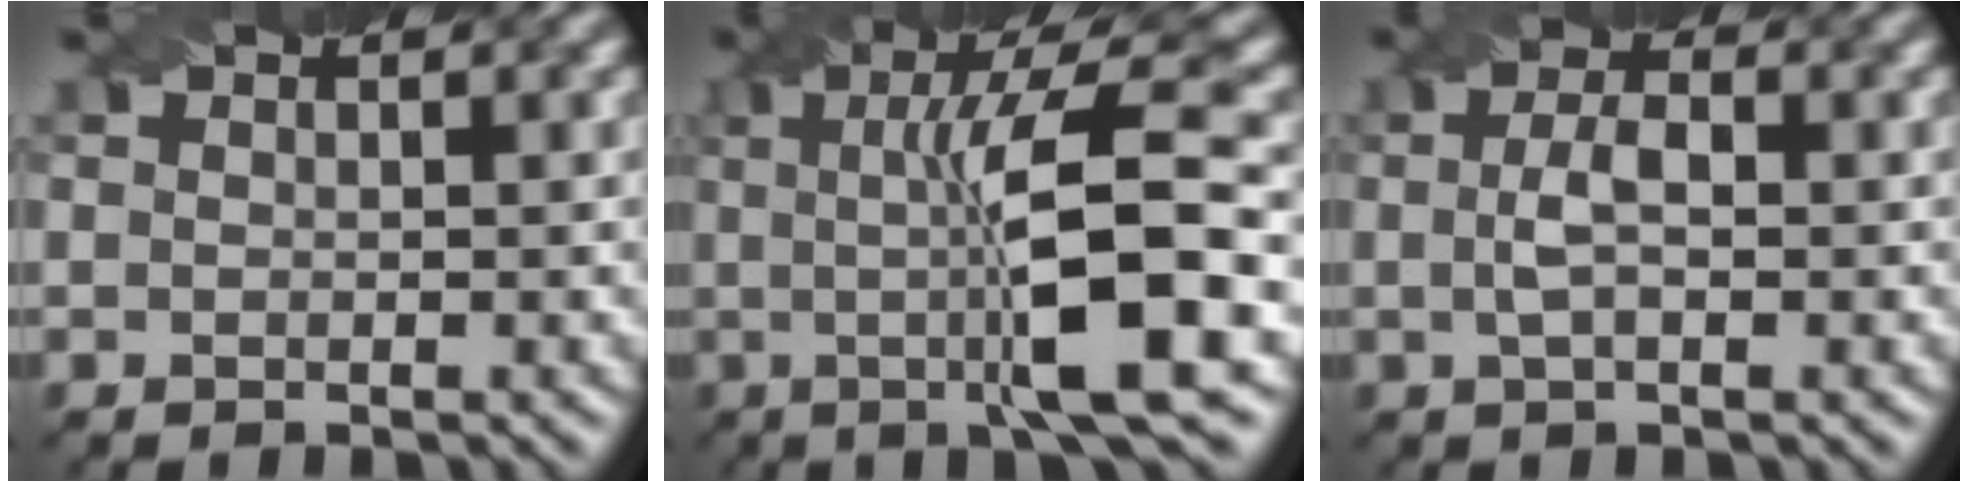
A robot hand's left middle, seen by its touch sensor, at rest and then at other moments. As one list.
[{"total": 10.2, "force": [-0.4, 1.9, 10.0], "torque": [-0.143, 0.001, -0.005]}, {"total": 2.6, "force": [0.0, 1.1, 2.4], "torque": [-0.055, 0.003, -0.003]}]